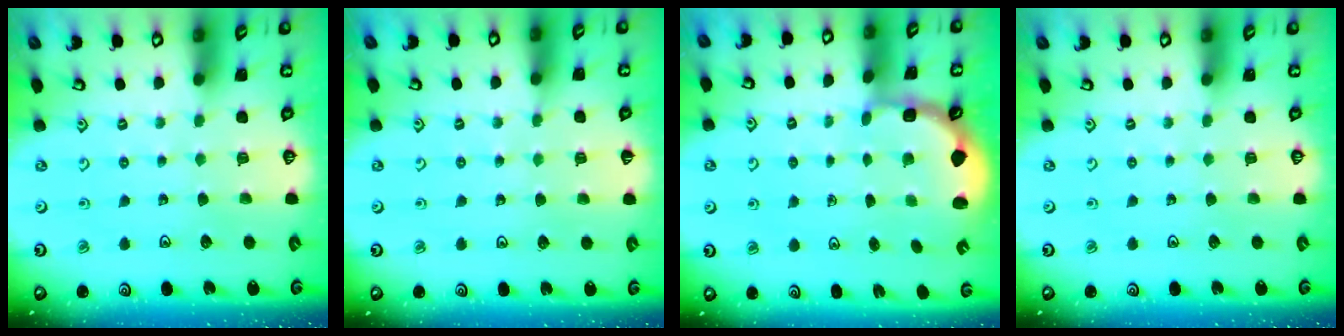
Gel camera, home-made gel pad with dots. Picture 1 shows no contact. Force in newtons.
{"total": 2.8, "press": 2.7, "slide": 0.5}
{"total": 2.8, "press": 2.2, "slide": 1.7}
{"total": 0.0}